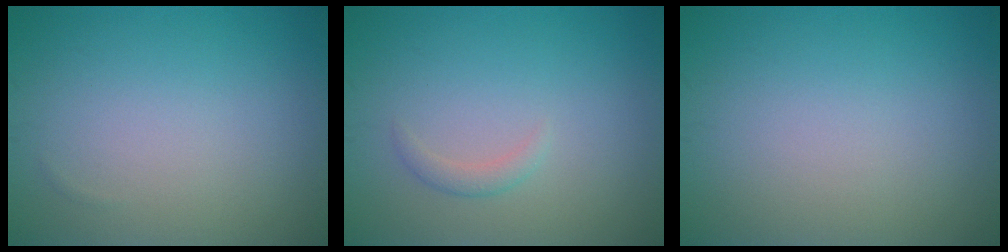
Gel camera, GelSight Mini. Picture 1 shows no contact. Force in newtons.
{"total": 1.1, "press": 1.1, "slide": 0.0}
{"total": 0.0}